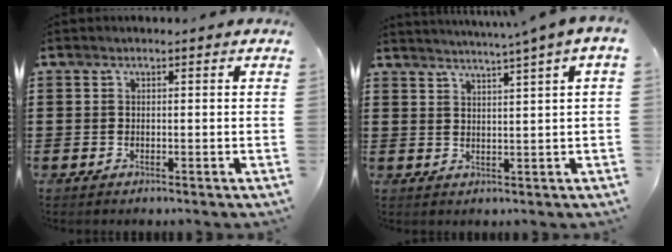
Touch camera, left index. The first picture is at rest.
{"total": 2.3, "force": [1.6, -1.1, 1.1], "torque": [-0.025, -0.013, 0.025]}